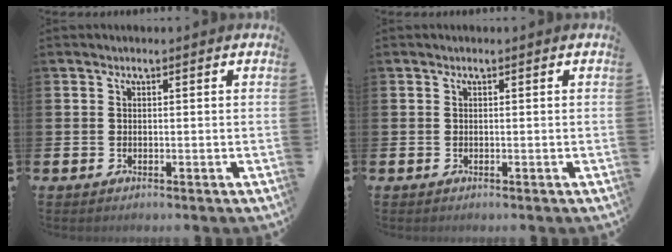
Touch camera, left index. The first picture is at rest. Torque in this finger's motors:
{"motor_torque": [-0.01, 0.01, 0.00, 0.01]}